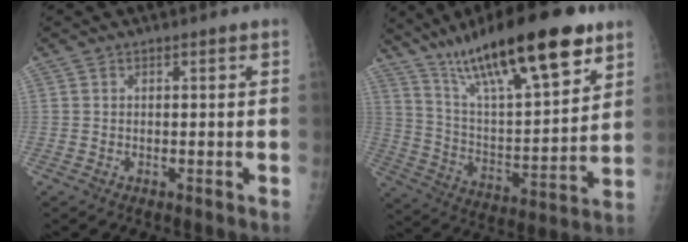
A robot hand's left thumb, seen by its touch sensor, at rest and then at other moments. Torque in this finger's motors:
{"motor_torque": [1.20, 1.21, 1.45, -1.32, 0.18]}